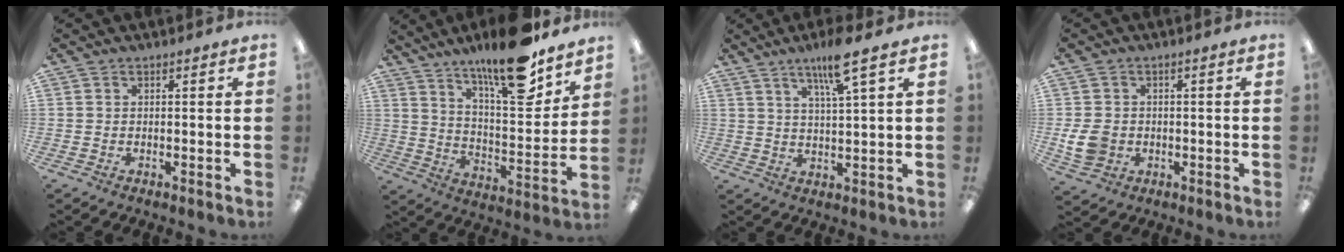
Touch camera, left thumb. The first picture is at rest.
{"total": 19.7, "force": [15.4, 4.7, 11.4], "torque": [-0.180, -0.105, 0.252]}
{"total": 8.8, "force": [5.7, 0.9, 6.6], "torque": [-0.119, -0.019, 0.091]}
{"total": 6.7, "force": [-0.8, 5.6, 3.6], "torque": [-0.082, 0.005, -0.013]}